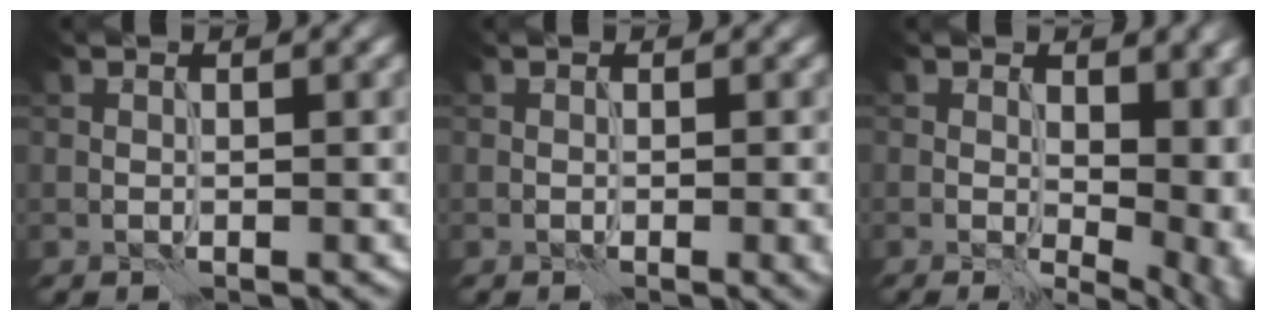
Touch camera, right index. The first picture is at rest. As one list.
[{"total": 1.7, "force": [-0.2, 0.6, 1.6], "torque": [-0.007, 0.003, -0.002]}, {"total": 11.3, "force": [1.9, 6.5, 9.1], "torque": [-0.066, 0.015, 0.053]}]